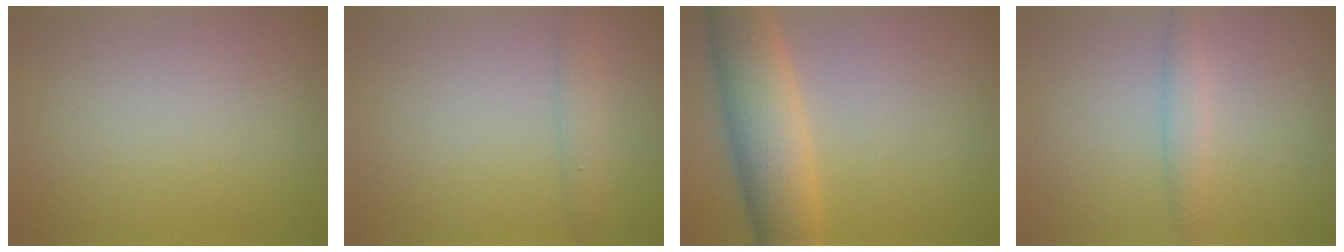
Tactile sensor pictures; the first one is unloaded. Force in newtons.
{"total": 1.7, "press": 1.7, "slide": 0.2}
{"total": 8.1, "press": 8.1, "slide": 0.4}
{"total": 1.9, "press": 1.9, "slide": 0.0}